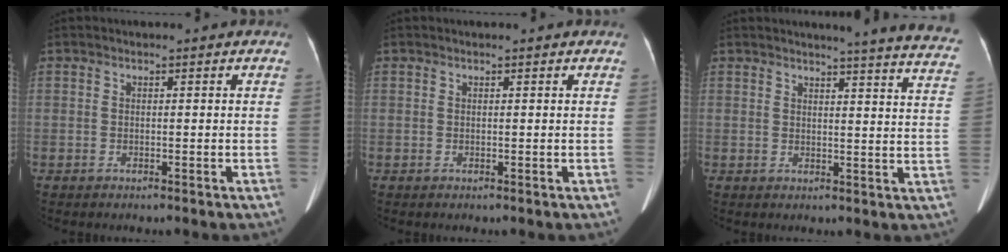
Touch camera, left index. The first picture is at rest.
{"total": 0.5, "force": [0.5, 0.0, 0.1], "torque": [-0.002, 0.003, 0.004]}
{"total": 17.3, "force": [16.2, -0.1, 6.1], "torque": [-0.068, -0.092, 0.160]}